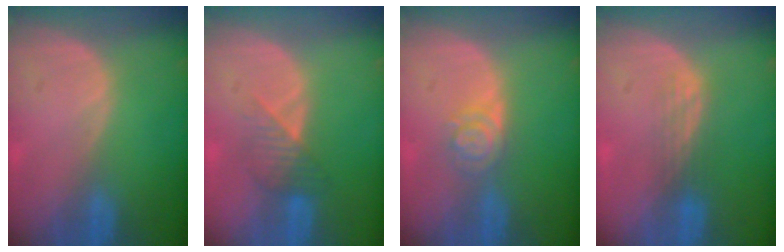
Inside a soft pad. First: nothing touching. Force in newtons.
{"total": 3.6, "press": 3.4, "slide": 1.4}
{"total": 4.0, "press": 3.6, "slide": 1.7}
{"total": 2.9, "press": 2.5, "slide": 1.5}